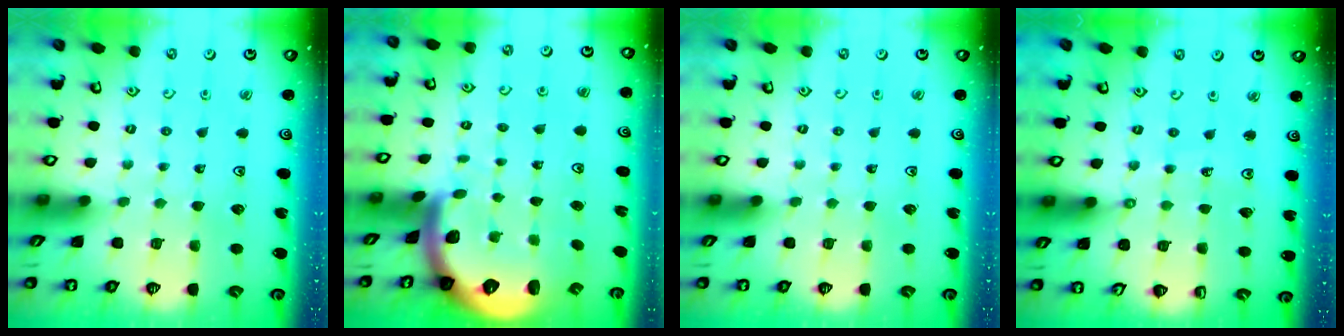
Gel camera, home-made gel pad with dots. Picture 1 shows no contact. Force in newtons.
{"total": 2.8, "press": 2.7, "slide": 0.6}
{"total": 0.0}
{"total": 3.9, "press": 3.9, "slide": 0.2}